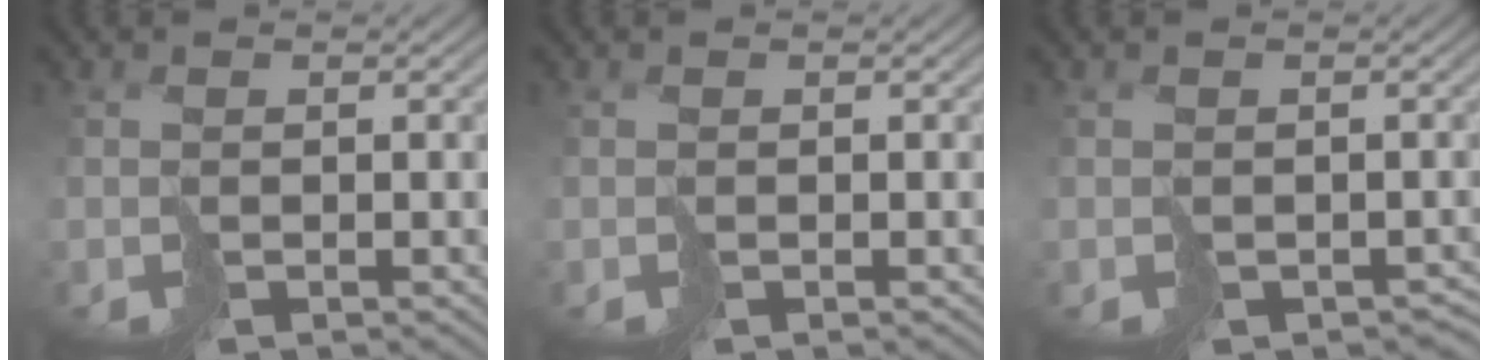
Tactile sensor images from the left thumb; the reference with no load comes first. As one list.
[{"total": 0.0}, {"total": 2.6, "force": [-1.4, 1.7, 1.4], "torque": [-0.016, -0.014, -0.010]}]